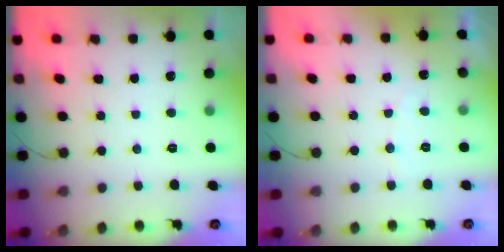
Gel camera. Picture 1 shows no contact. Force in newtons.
{"total": 2.9, "press": 2.9, "slide": 0.2}